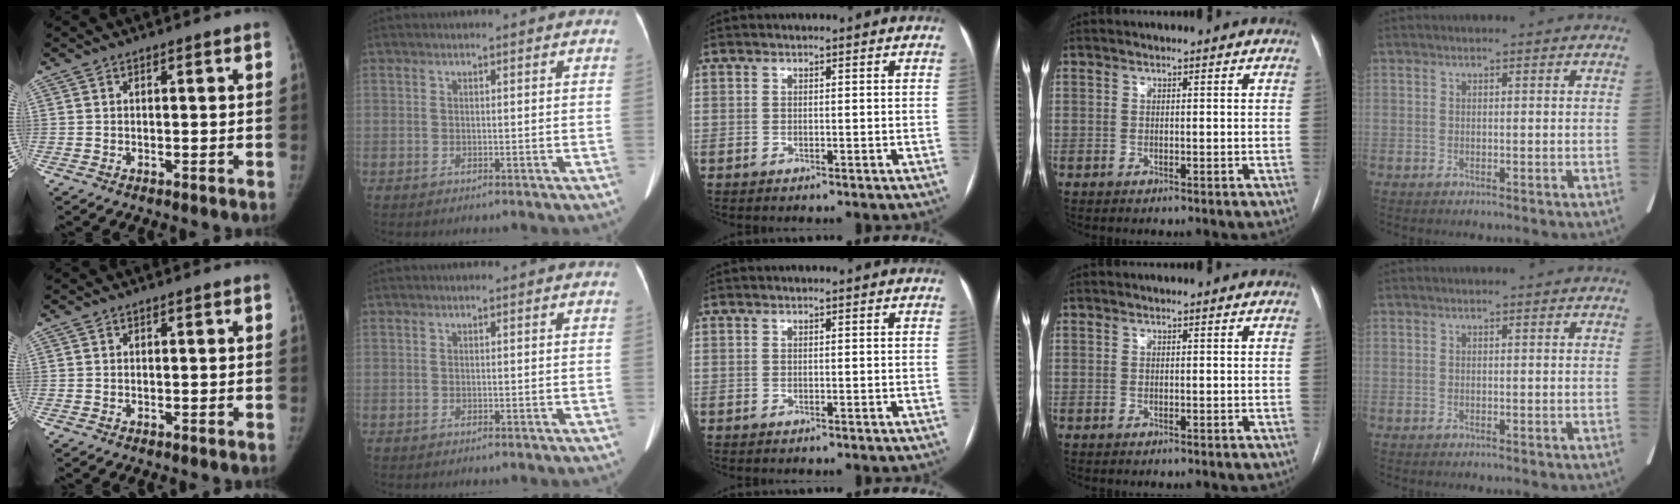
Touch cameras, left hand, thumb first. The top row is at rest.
{}